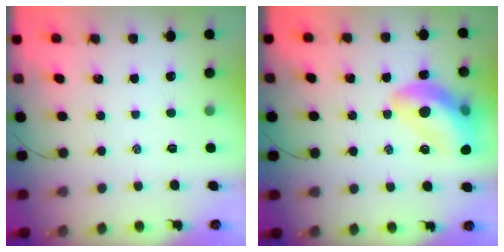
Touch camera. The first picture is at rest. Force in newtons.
{"total": 16.3, "press": 16.1, "slide": 2.3}